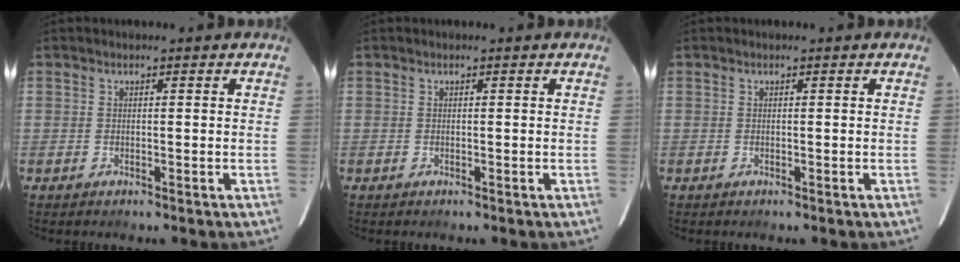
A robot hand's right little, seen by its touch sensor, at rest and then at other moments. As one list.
[{"total": 0.0}, {"total": 0.0}]